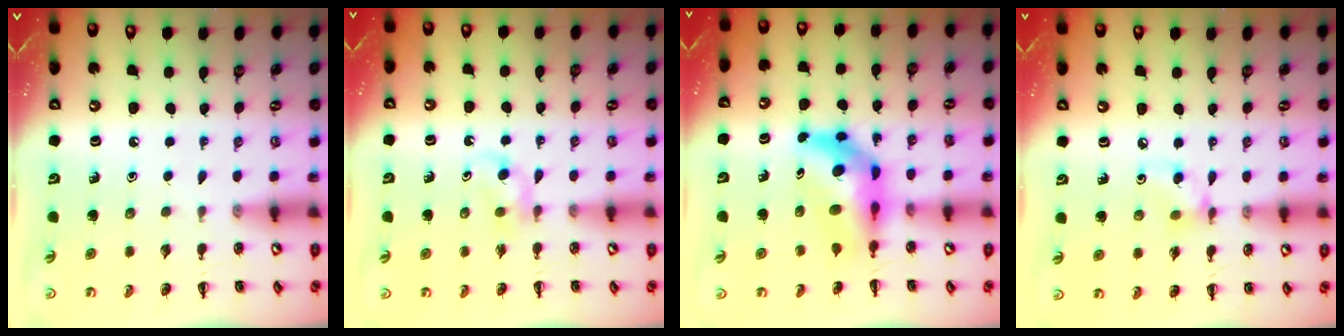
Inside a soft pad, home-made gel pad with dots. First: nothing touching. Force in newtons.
{"total": 2.9, "press": 2.6, "slide": 1.3}
{"total": 7.6, "press": 7.2, "slide": 2.4}
{"total": 5.6, "press": 5.6, "slide": 0.3}